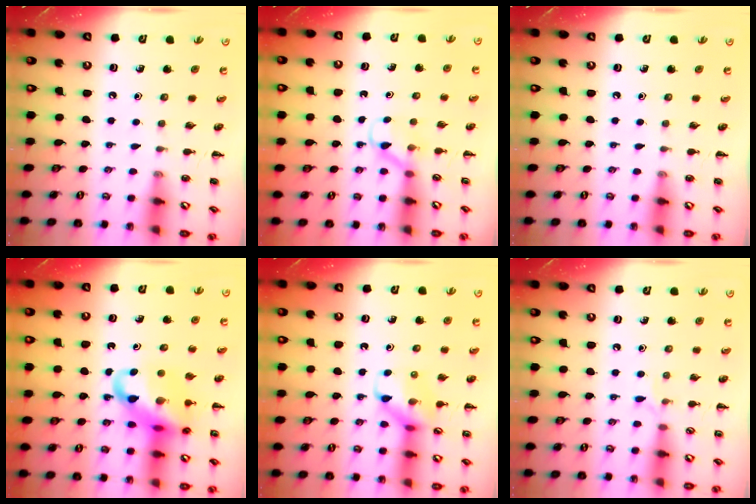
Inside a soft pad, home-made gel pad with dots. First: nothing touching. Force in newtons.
{"total": 3.6, "press": 3.3, "slide": 1.3}
{"total": 0.0}
{"total": 15.2, "press": 14.8, "slide": 3.4}
{"total": 10.0, "press": 10.0, "slide": 0.5}
{"total": 4.4, "press": 4.1, "slide": 1.5}